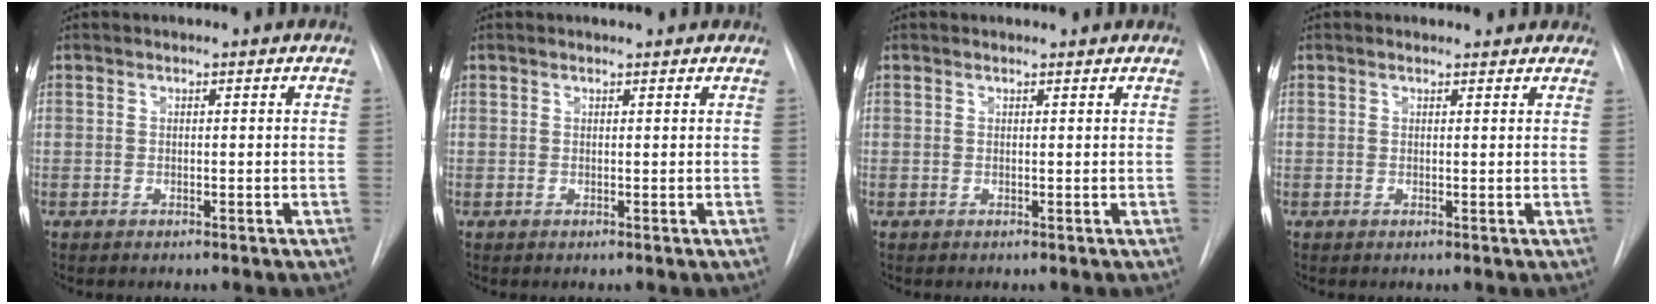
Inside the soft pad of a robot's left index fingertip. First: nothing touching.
{"total": 1.3, "force": [1.3, 0.1, 0.4], "torque": [-0.010, 0.009, 0.017]}
{"total": 1.7, "force": [1.7, 0.2, 0.2], "torque": [-0.012, 0.010, 0.018]}
{"total": 4.2, "force": [3.7, 1.4, 1.1], "torque": [-0.010, 0.017, 0.035]}